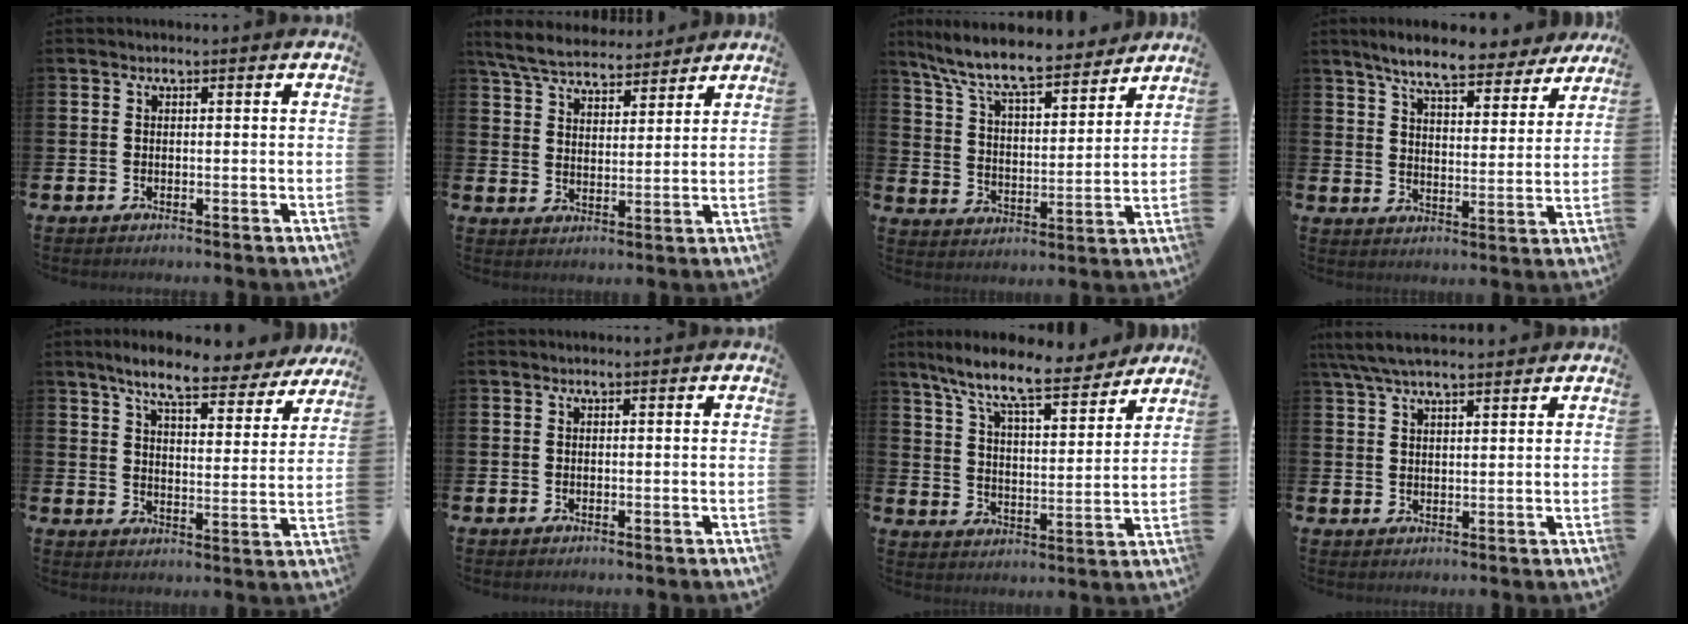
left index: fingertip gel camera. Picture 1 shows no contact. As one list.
[{"total": 6.7, "force": [6.3, 1.6, 1.6], "torque": [-0.058, -0.025, 0.115]}, {"total": 9.7, "force": [8.8, 1.8, 3.7], "torque": [-0.103, -0.059, 0.152]}, {"total": 8.6, "force": [7.8, 1.5, 3.4], "torque": [-0.082, -0.040, 0.136]}, {"total": 8.3, "force": [7.3, 1.5, 3.7], "torque": [-0.086, -0.035, 0.124]}, {"total": 0.0}, {"total": 10.2, "force": [8.9, 1.6, 4.6], "torque": [-0.120, -0.053, 0.150]}, {"total": 5.6, "force": [4.9, 1.1, 2.5], "torque": [-0.058, -0.010, 0.091]}]